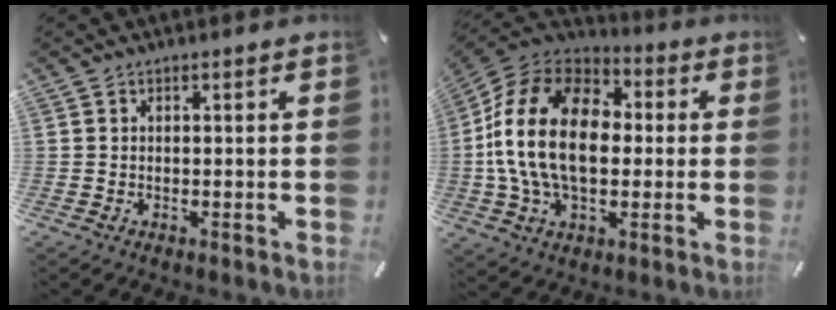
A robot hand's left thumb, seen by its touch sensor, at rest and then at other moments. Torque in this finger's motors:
{"motor_torque": [1.02, 2.05, 1.87, -0.90, 1.06]}